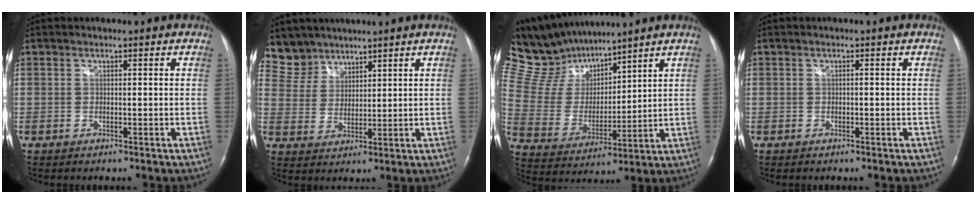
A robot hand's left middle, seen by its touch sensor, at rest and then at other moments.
{"total": 5.8, "force": [5.0, 2.8, -0.6], "torque": [0.012, 0.005, 0.108]}
{"total": 13.5, "force": [12.2, 3.9, 4.3], "torque": [-0.106, 0.019, 0.245]}
{"total": 0.0}